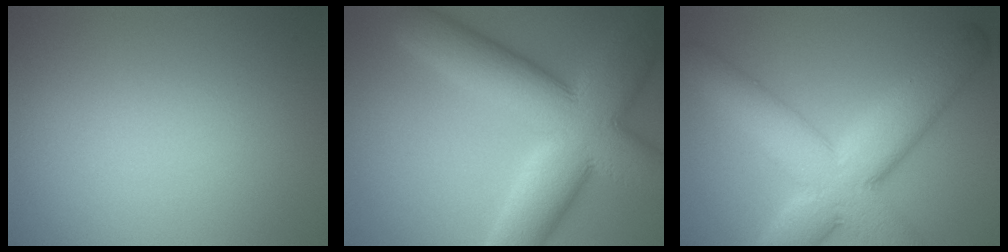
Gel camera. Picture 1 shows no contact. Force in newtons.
{"total": 12.8, "press": 12.8, "slide": 0.7}
{"total": 10.2, "press": 10.2, "slide": 0.7}